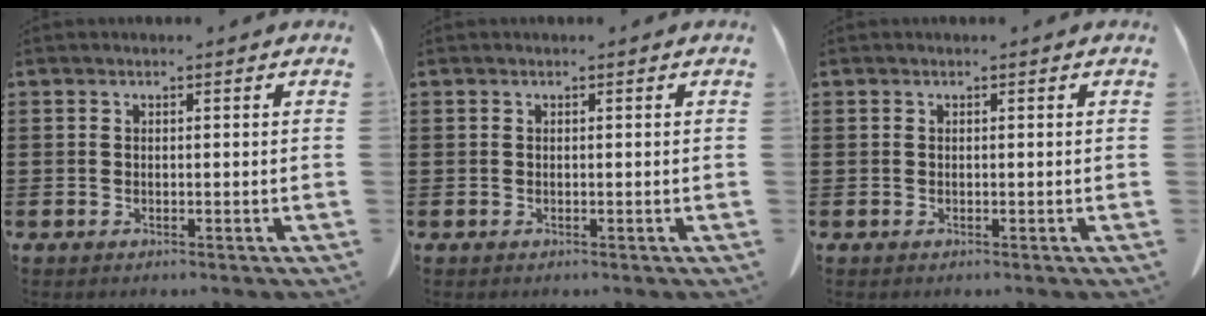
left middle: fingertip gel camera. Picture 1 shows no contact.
{"total": 0.0}
{"total": 0.0}